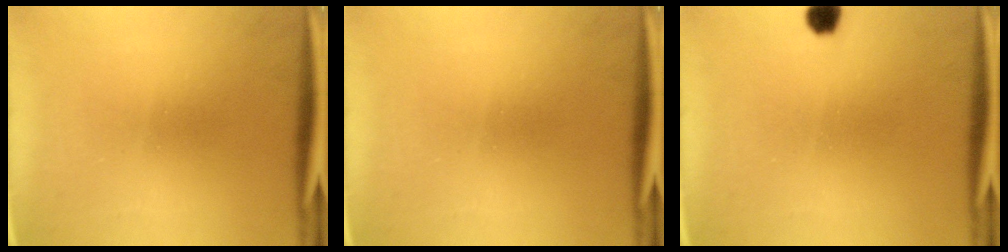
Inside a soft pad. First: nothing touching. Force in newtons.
{"total": 0.0}
{"total": 2.6}